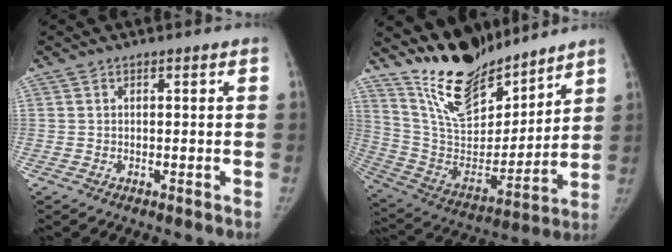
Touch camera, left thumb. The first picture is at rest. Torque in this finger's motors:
{"motor_torque": [0.44, -0.16, 1.40, -1.37, 0.28]}